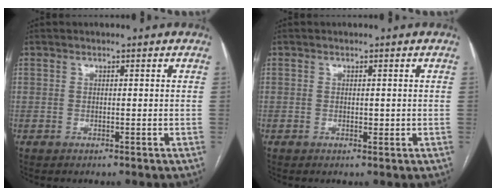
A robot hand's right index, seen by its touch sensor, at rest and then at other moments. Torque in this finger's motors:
{"motor_torque": [0.11, 0.00, 0.03, 0.01]}